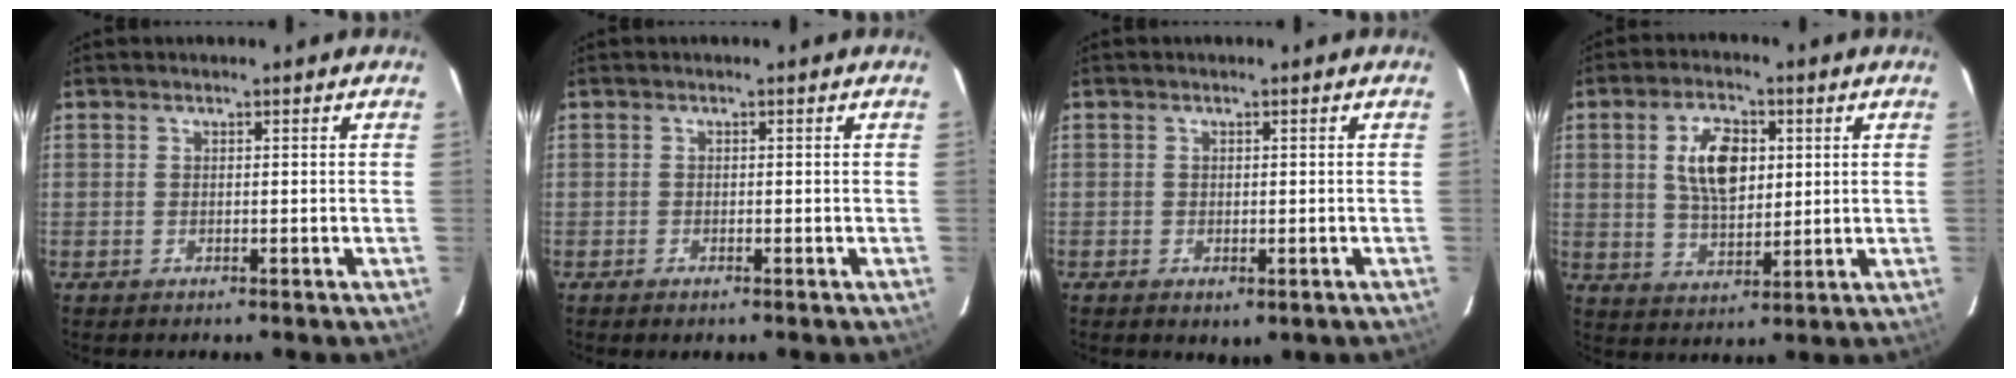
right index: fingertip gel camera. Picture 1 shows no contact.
{"total": 0.9, "force": [-0.7, 0.3, 0.4], "torque": [-0.009, -0.003, -0.013]}
{"total": 1.6, "force": [-0.4, 1.2, 0.9], "torque": [-0.015, -0.006, -0.005]}
{"total": 9.6, "force": [2.3, 5.2, 7.8], "torque": [-0.145, 0.011, 0.046]}